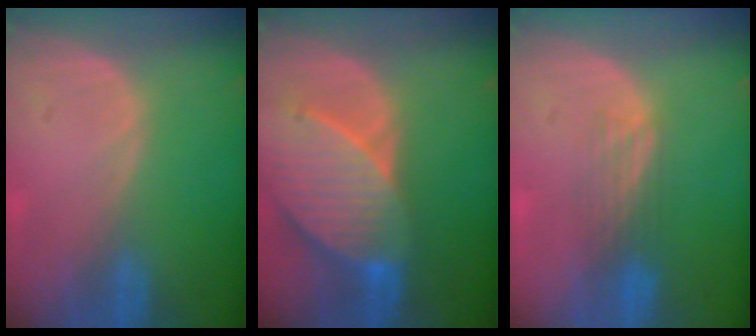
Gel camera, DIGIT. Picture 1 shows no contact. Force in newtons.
{"total": 9.8, "press": 8.8, "slide": 4.3}
{"total": 4.1, "press": 3.4, "slide": 2.3}